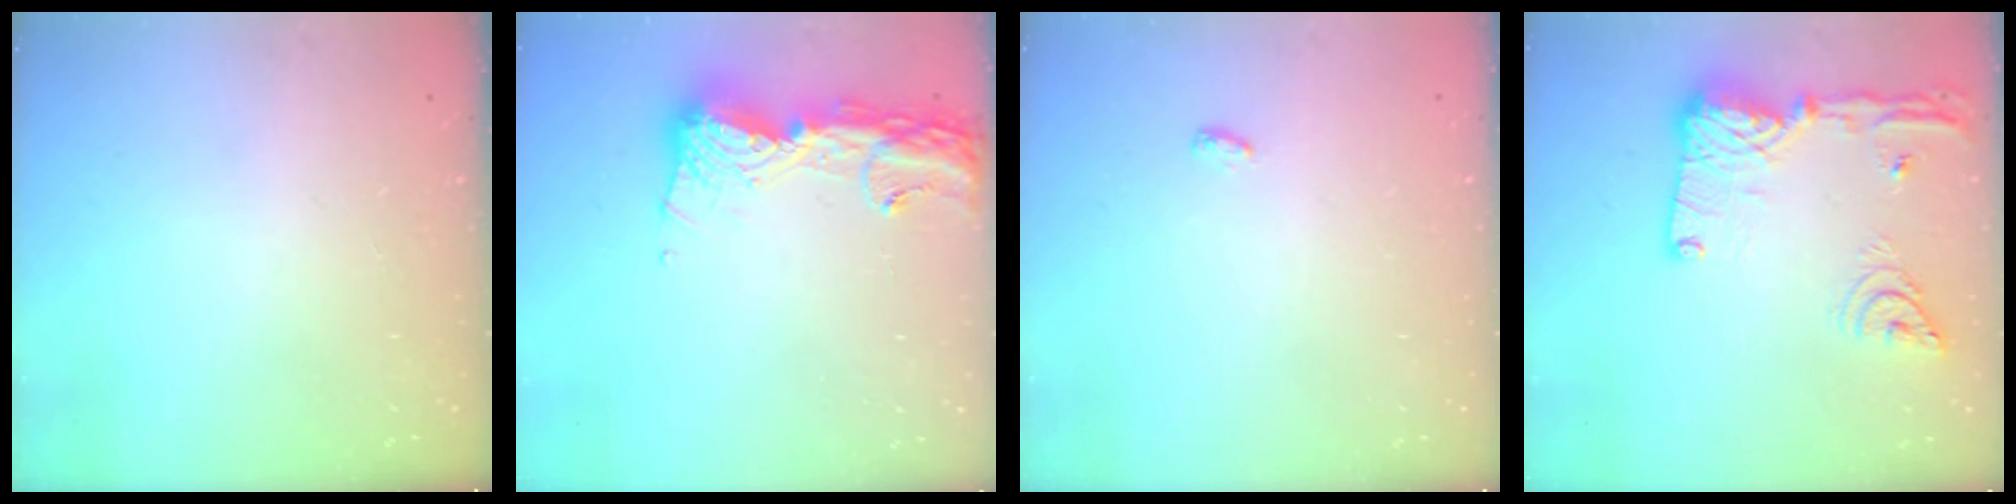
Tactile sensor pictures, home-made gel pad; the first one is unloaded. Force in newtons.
{"total": 15.5, "press": 15.4, "slide": 1.5}
{"total": 6.4, "press": 3.3, "slide": 5.5}
{"total": 20.1, "press": 19.9, "slide": 3.0}